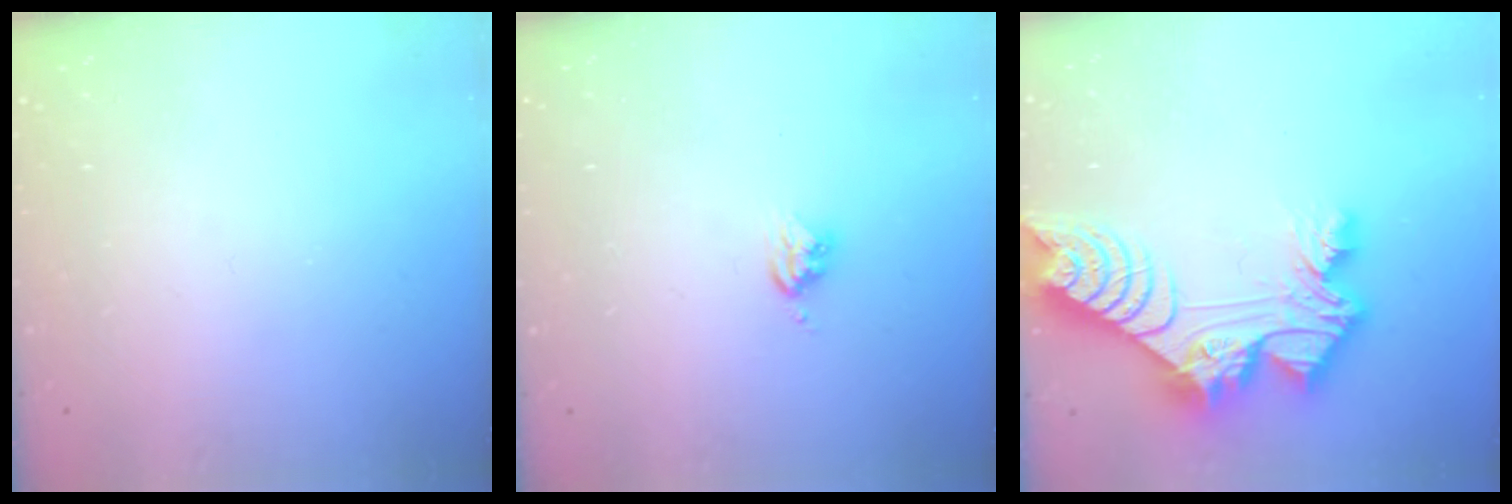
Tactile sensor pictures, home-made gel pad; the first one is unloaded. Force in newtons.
{"total": 3.7, "press": 3.7, "slide": 0.5}
{"total": 14.9, "press": 14.8, "slide": 1.5}